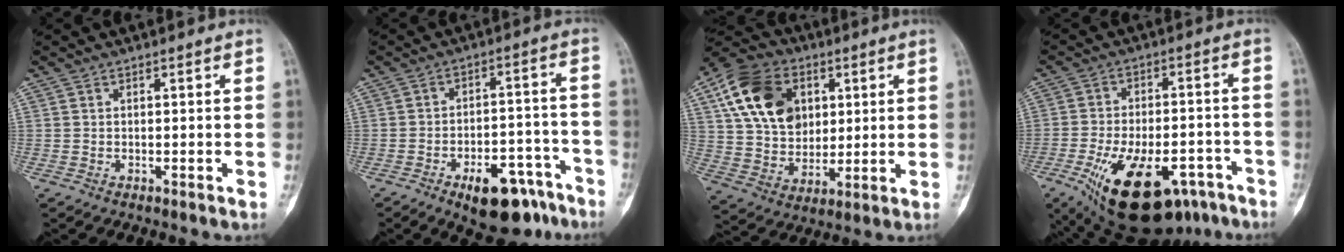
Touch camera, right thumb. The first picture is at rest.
{"total": 14.2, "force": [-9.0, 6.5, 8.9], "torque": [-0.093, 0.066, -0.124]}
{"total": 17.8, "force": [5.8, 13.0, 10.6], "torque": [-0.175, -0.007, 0.104]}
{"total": 22.4, "force": [-11.9, 11.0, 15.6], "torque": [-0.243, 0.035, -0.169]}